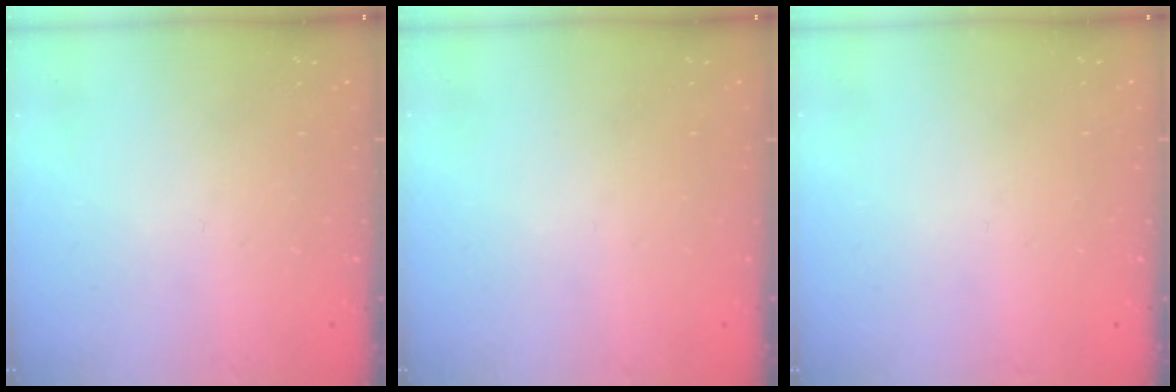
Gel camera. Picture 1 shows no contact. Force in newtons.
{"total": 0.0}
{"total": 0.0}